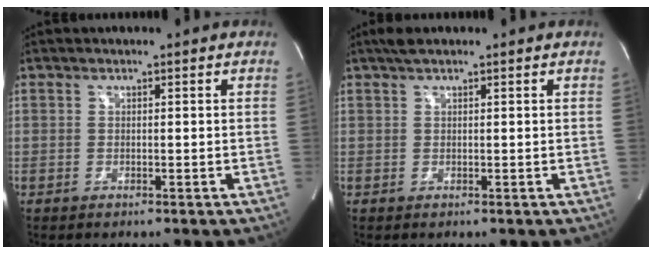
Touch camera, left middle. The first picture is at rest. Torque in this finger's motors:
{"motor_torque": [0.14, 0.04, -0.03, 0.02]}